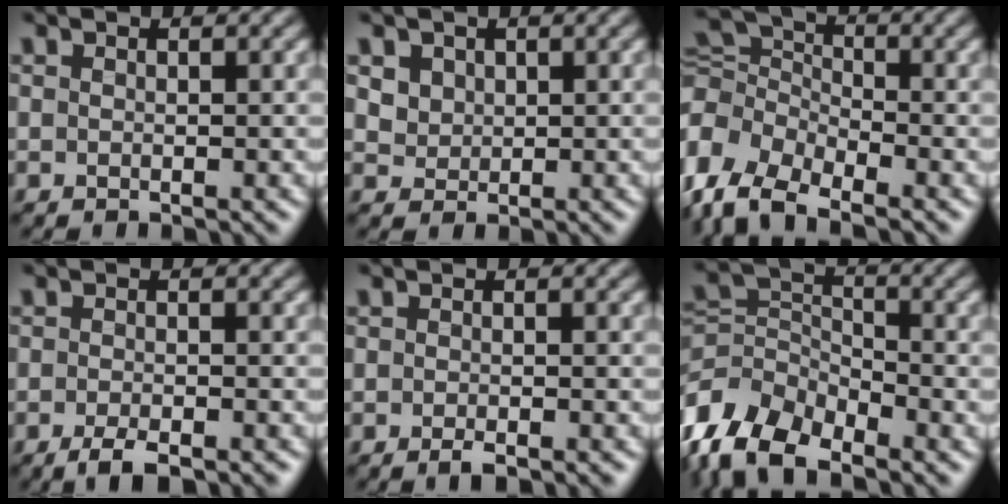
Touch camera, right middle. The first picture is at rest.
{"total": 1.8, "force": [1.1, 1.4, 0.2], "torque": [-0.018, -0.011, 0.025]}
{"total": 7.9, "force": [-3.9, 5.1, 4.5], "torque": [-0.109, -0.001, -0.093]}
{"total": 3.1, "force": [-2.2, 0.7, 2.1], "torque": [-0.034, -0.005, -0.038]}
{"total": 1.4, "force": [-0.9, 0.2, 1.0], "torque": [-0.013, -0.005, -0.014]}
{"total": 8.7, "force": [-6.3, 4.4, 4.0], "torque": [-0.086, -0.009, -0.130]}